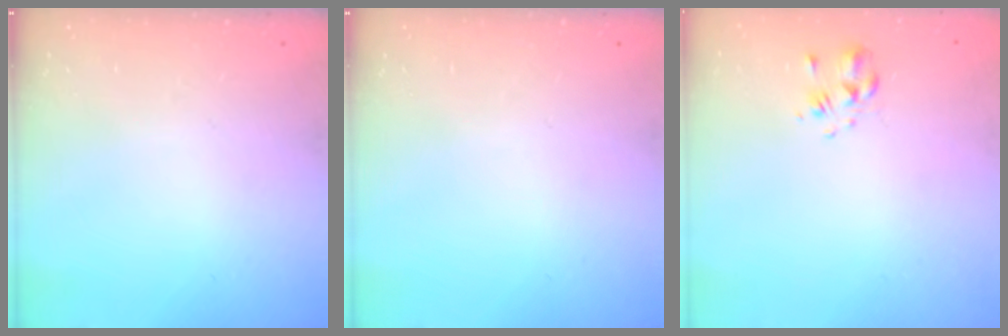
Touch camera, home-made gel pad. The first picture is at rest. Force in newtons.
{"total": 0.0}
{"total": 2.0, "press": 1.9, "slide": 0.7}